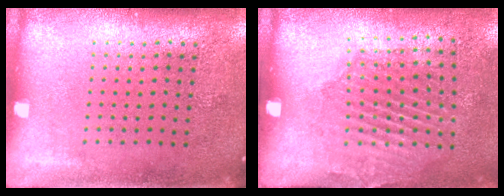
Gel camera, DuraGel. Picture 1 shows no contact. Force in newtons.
{"total": 1.8, "press": 1.3, "slide": 1.2}